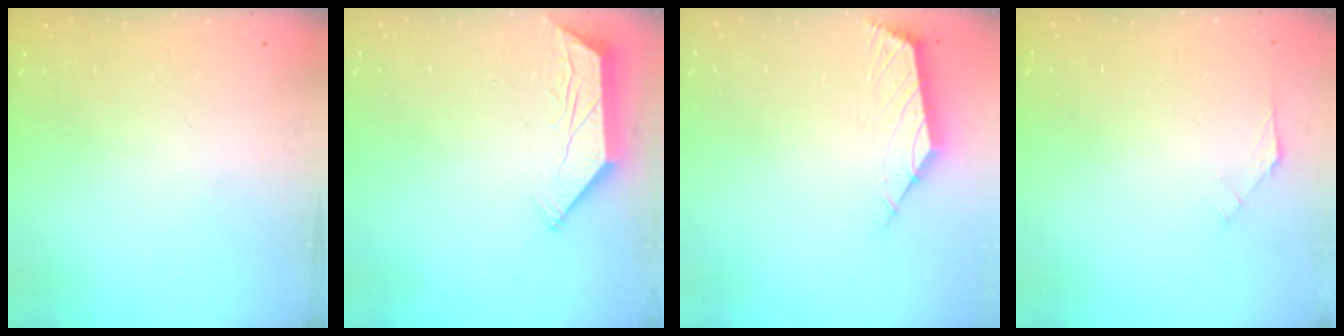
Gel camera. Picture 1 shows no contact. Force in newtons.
{"total": 3.6, "press": 3.5, "slide": 0.5}
{"total": 2.7, "press": 2.6, "slide": 0.7}
{"total": 2.6, "press": 2.6, "slide": 0.7}